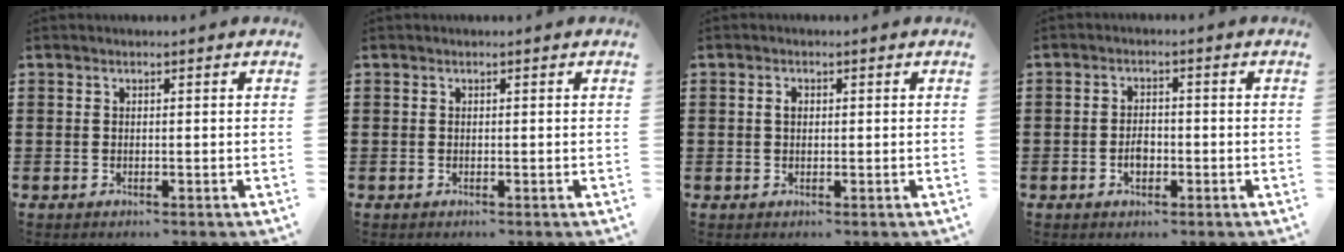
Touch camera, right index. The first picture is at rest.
{"total": 0.0}
{"total": 1.4, "force": [0.3, 1.0, 1.0], "torque": [-0.021, 0.007, 0.004]}
{"total": 2.7, "force": [-1.0, 1.6, 2.0], "torque": [-0.039, 0.002, -0.019]}